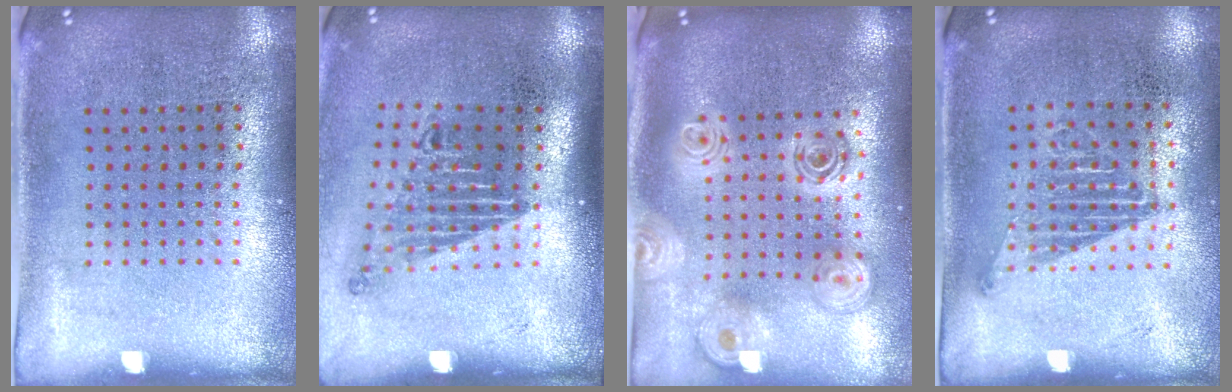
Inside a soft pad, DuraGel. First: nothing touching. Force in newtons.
{"total": 1.7, "press": 1.2, "slide": 1.2}
{"total": 2.4, "press": 1.9, "slide": 1.5}
{"total": 1.1, "press": 1.0, "slide": 0.5}